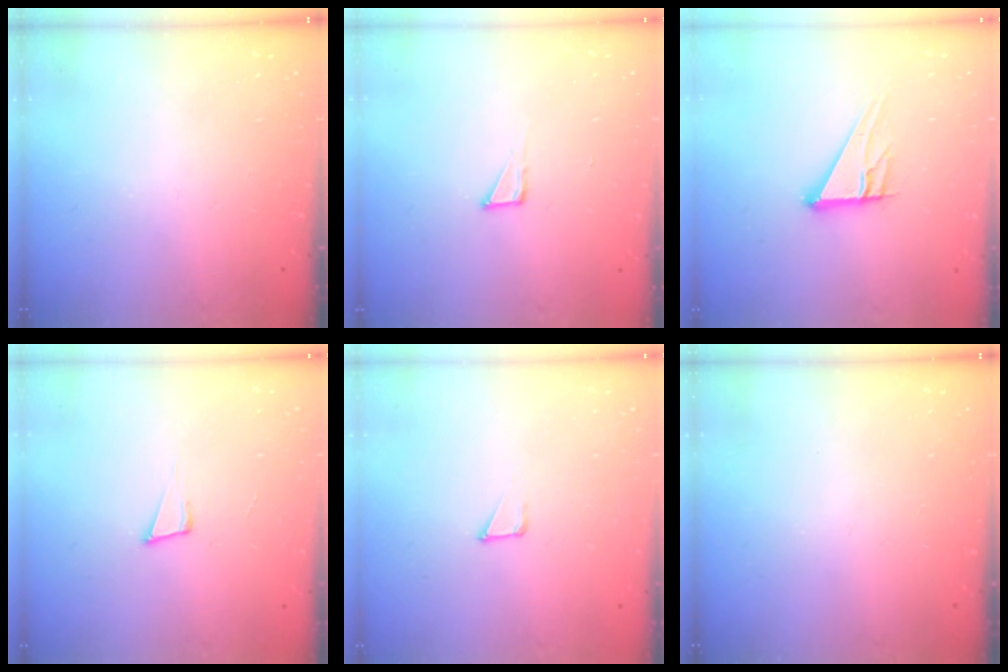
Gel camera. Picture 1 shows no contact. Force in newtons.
{"total": 2.8, "press": 2.8, "slide": 0.2}
{"total": 10.2, "press": 10.2, "slide": 1.0}
{"total": 5.7, "press": 4.5, "slide": 3.4}
{"total": 2.9, "press": 2.9, "slide": 0.3}
{"total": 0.0}